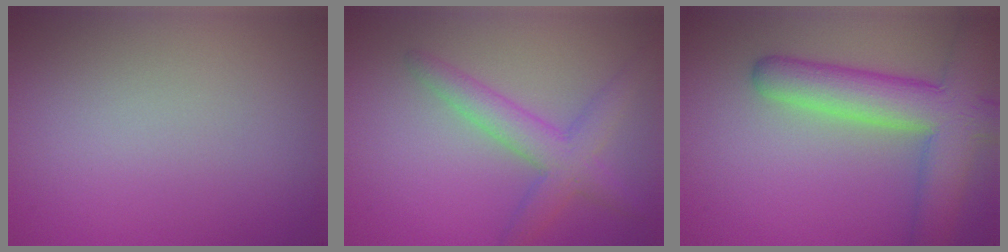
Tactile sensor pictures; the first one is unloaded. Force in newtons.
{"total": 3.9, "press": 3.9, "slide": 0.1}
{"total": 7.6, "press": 7.5, "slide": 0.4}